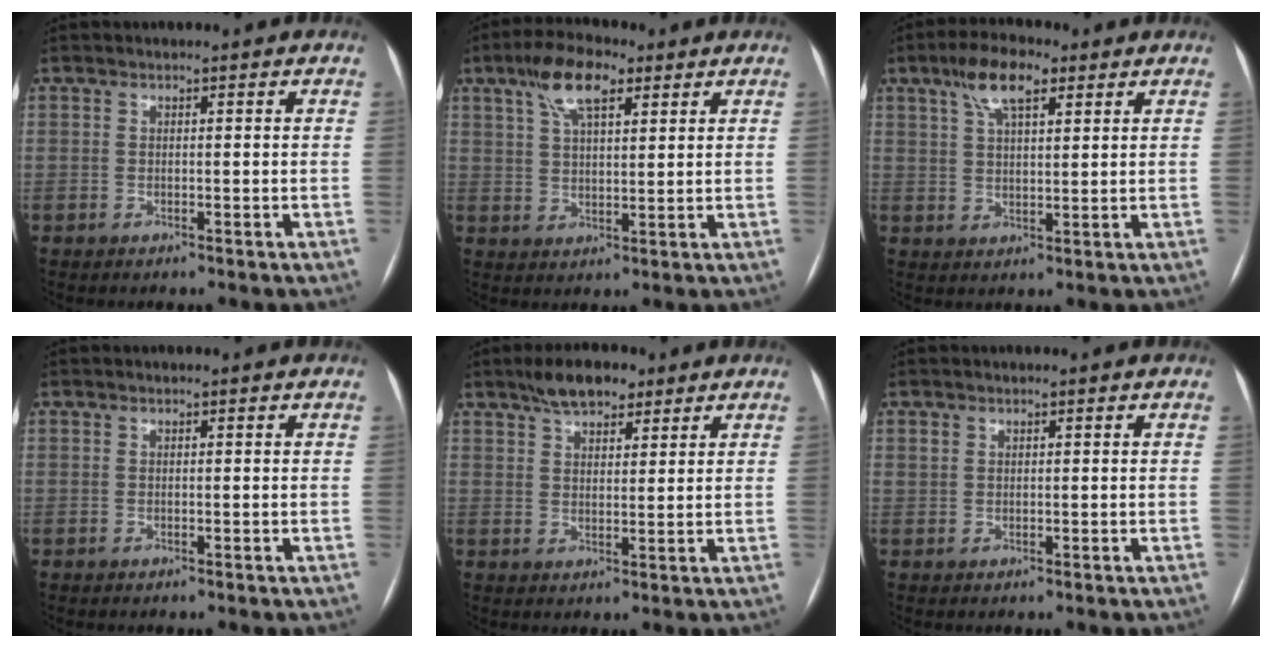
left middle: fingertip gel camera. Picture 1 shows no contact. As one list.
[{"total": 8.3, "force": [4.7, 2.9, 6.2], "torque": [-0.125, 0.019, 0.085]}, {"total": 7.4, "force": [4.2, 2.4, 5.6], "torque": [-0.112, 0.018, 0.076]}, {"total": 0.0}, {"total": 6.6, "force": [4.8, 2.6, 3.6], "torque": [-0.063, 0.013, 0.081]}, {"total": 0.9, "force": [0.5, 0.8, 0.2], "torque": [0.002, 0.006, 0.008]}]